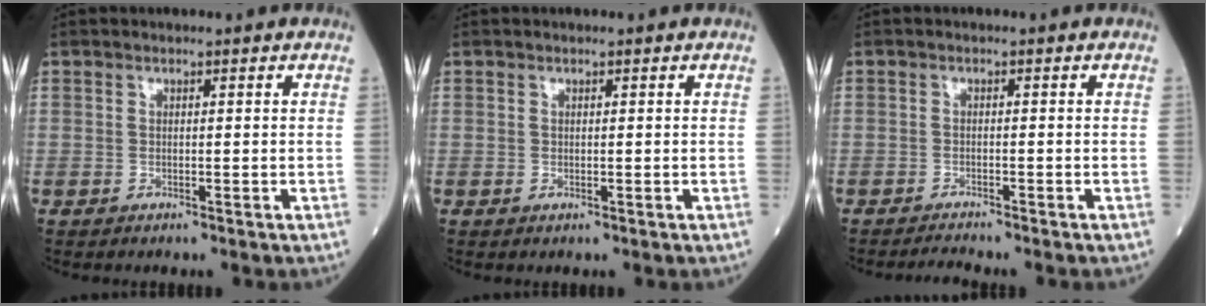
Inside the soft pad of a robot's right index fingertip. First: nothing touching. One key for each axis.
{"total": 0.0}
{"total": 2.1, "fx": -2.0, "fy": -0.7, "fz": 0.2, "tx": -0.008, "ty": -0.010, "tz": -0.036}